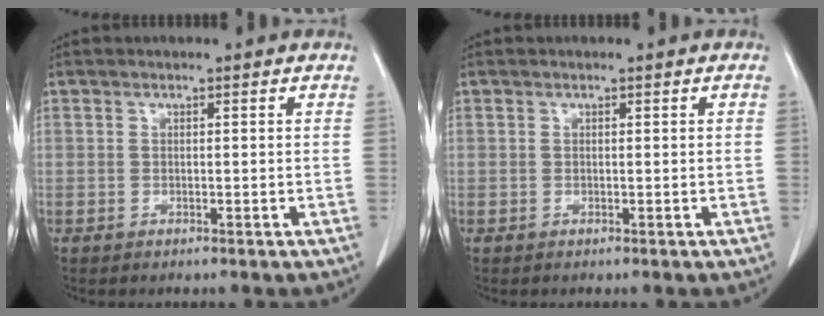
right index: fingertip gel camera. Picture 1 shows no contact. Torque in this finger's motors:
{"motor_torque": [0.07, -0.03, 0.03, 0.01]}